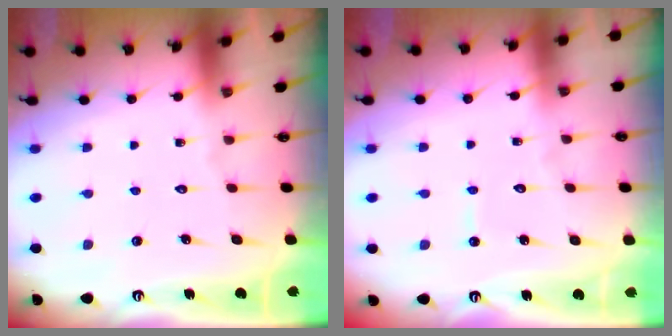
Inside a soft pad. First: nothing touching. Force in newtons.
{"total": 3.7, "press": 3.7, "slide": 0.3}